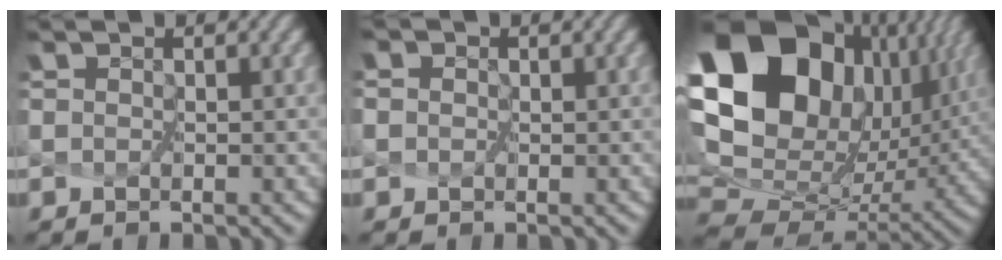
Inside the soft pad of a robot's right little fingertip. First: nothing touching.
{"total": 0.9, "force": [0.2, 0.7, 0.4], "torque": [-0.005, 0.005, -0.001]}
{"total": 20.5, "force": [8.0, 14.8, 11.7], "torque": [-0.297, 0.031, 0.173]}